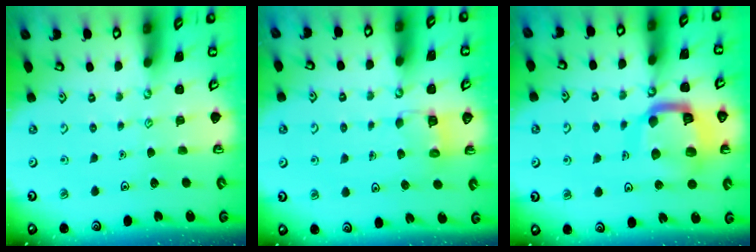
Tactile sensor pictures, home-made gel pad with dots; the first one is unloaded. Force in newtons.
{"total": 2.8, "press": 2.8, "slide": 0.2}
{"total": 16.3, "press": 16.2, "slide": 1.8}